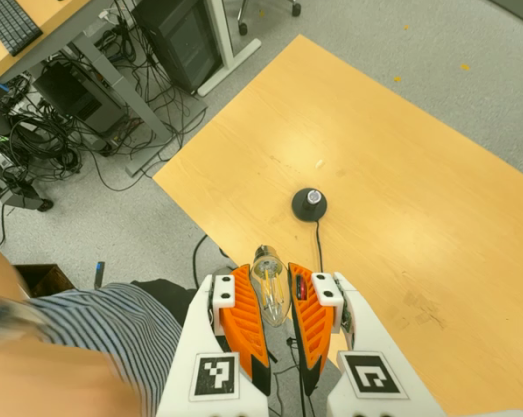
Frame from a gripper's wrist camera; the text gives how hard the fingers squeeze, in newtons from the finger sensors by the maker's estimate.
{"total": 21.0, "left": 26.3, "right": 15.7}